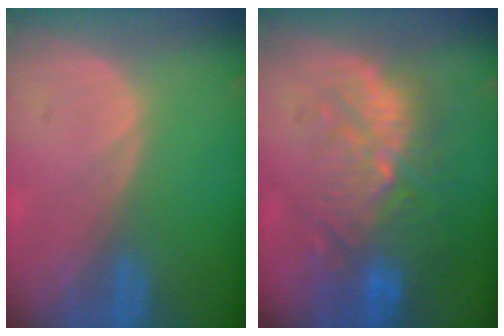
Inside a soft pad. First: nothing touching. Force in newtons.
{"total": 11.1, "press": 9.7, "slide": 5.4}